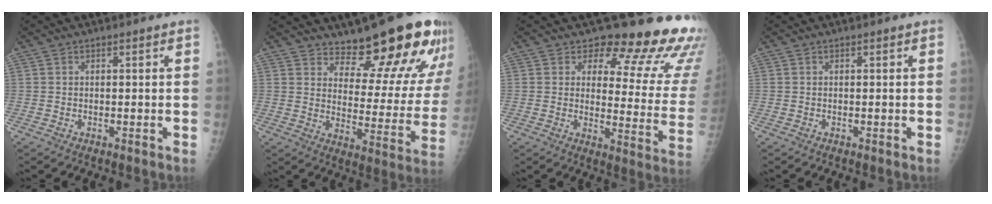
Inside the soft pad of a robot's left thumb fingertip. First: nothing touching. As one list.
[{"total": 18.8, "force": [15.9, 5.2, 8.6], "torque": [-0.070, -0.131, 0.207]}, {"total": 18.9, "force": [15.3, 7.5, 8.2], "torque": [-0.044, -0.120, 0.164]}, {"total": 0.0}]